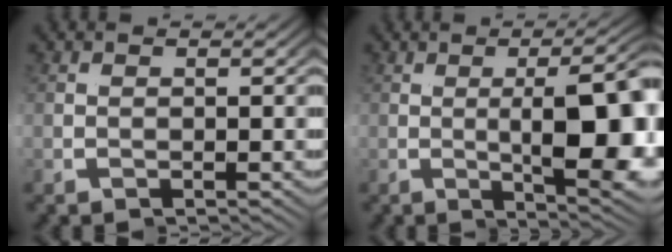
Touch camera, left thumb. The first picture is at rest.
{"total": 9.0, "force": [-1.1, -0.1, 8.9], "torque": [-0.115, 0.024, -0.016]}